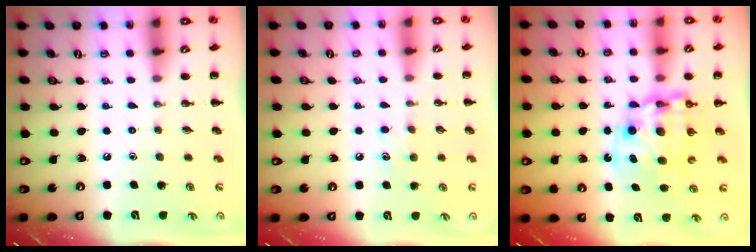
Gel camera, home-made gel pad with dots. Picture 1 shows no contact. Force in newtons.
{"total": 5.5, "press": 5.2, "slide": 1.8}
{"total": 11.0, "press": 10.7, "slide": 2.5}